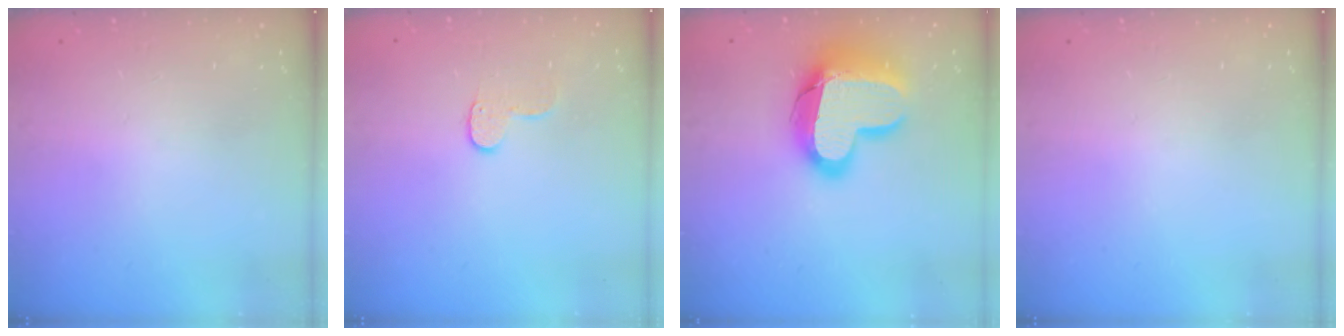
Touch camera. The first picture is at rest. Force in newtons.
{"total": 6.5, "press": 6.4, "slide": 0.4}
{"total": 18.9, "press": 18.9, "slide": 1.2}
{"total": 0.0}